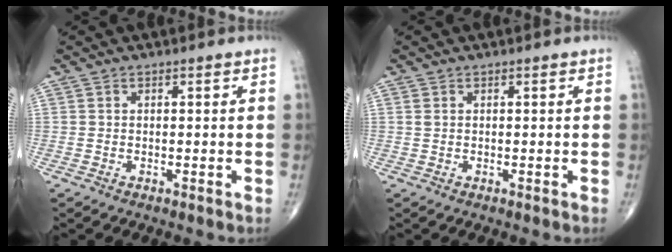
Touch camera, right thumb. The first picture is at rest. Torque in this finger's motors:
{"motor_torque": [0.04, -0.19, 0.26, 0.13, 0.00]}